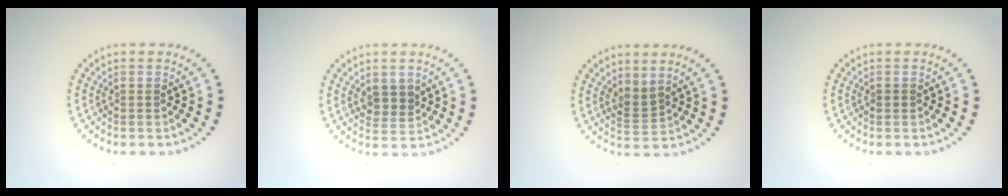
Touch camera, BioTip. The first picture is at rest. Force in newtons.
{"total": 2.2, "press": 2.1, "slide": 0.9}
{"total": 1.9, "press": 1.3, "slide": 1.3}
{"total": 0.8, "press": 0.7, "slide": 0.1}